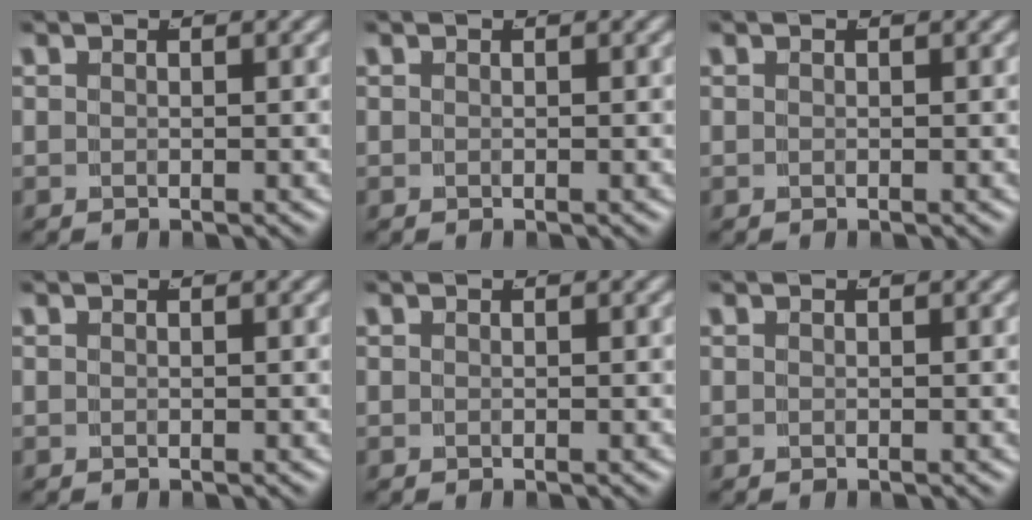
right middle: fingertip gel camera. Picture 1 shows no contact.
{"total": 0.0}
{"total": 0.0}
{"total": 0.0}
{"total": 0.0}
{"total": 0.0}